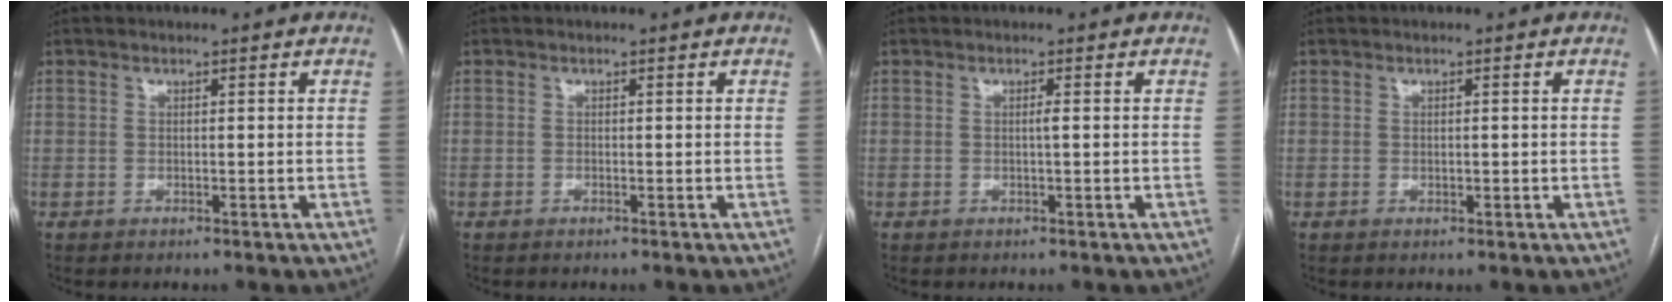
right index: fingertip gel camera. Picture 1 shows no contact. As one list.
[{"total": 0.0}, {"total": 0.7, "force": [0.0, -0.1, 0.7], "torque": [-0.013, 0.001, 0.000]}, {"total": 0.7, "force": [0.0, 0.6, 0.5], "torque": [-0.005, -0.001, 0.003]}]